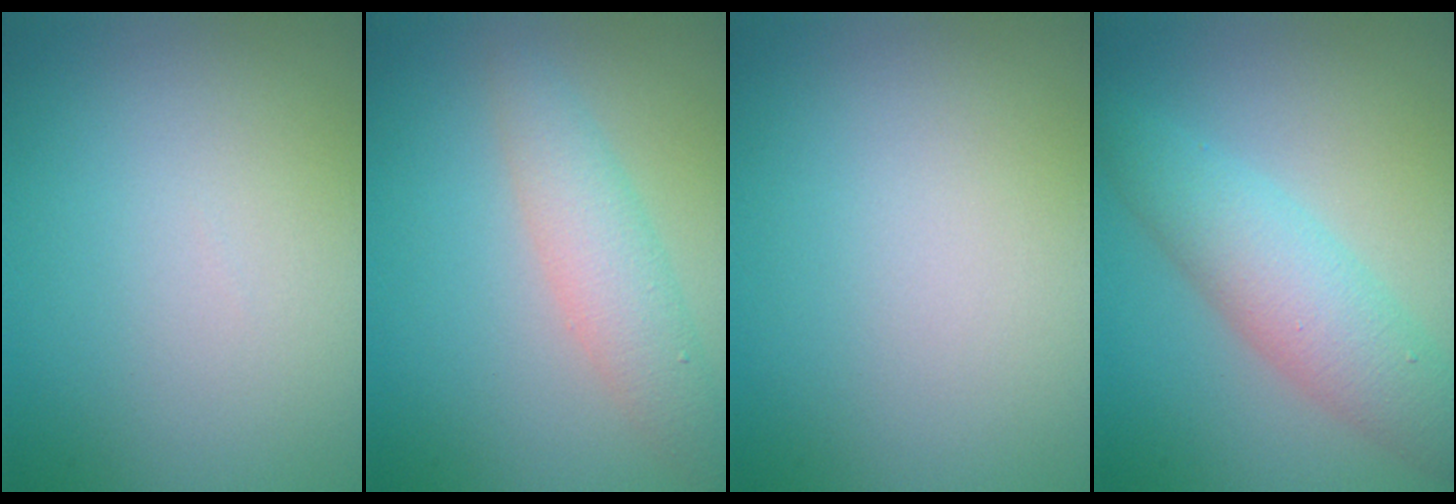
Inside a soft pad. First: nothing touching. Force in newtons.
{"total": 3.2, "press": 3.2, "slide": 0.1}
{"total": 0.0}
{"total": 5.0, "press": 5.0, "slide": 0.1}